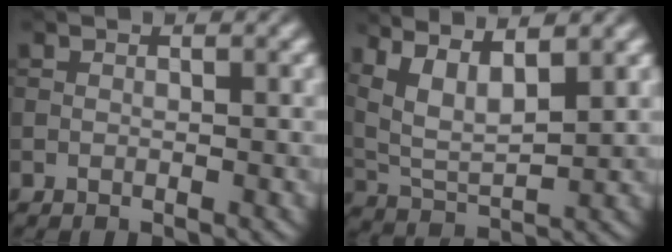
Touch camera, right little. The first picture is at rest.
{"total": 7.5, "force": [4.2, 2.7, 5.6], "torque": [-0.120, 0.016, 0.071]}